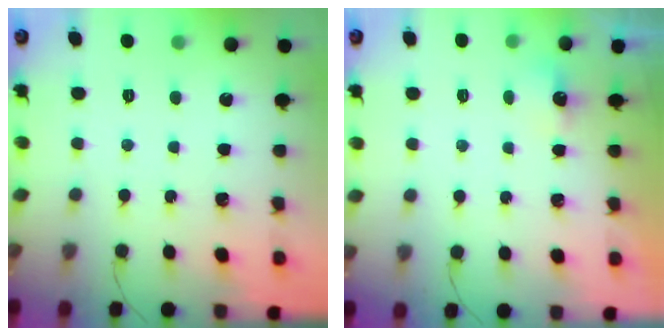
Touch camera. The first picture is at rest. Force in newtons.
{"total": 1.7, "press": 1.5, "slide": 0.7}